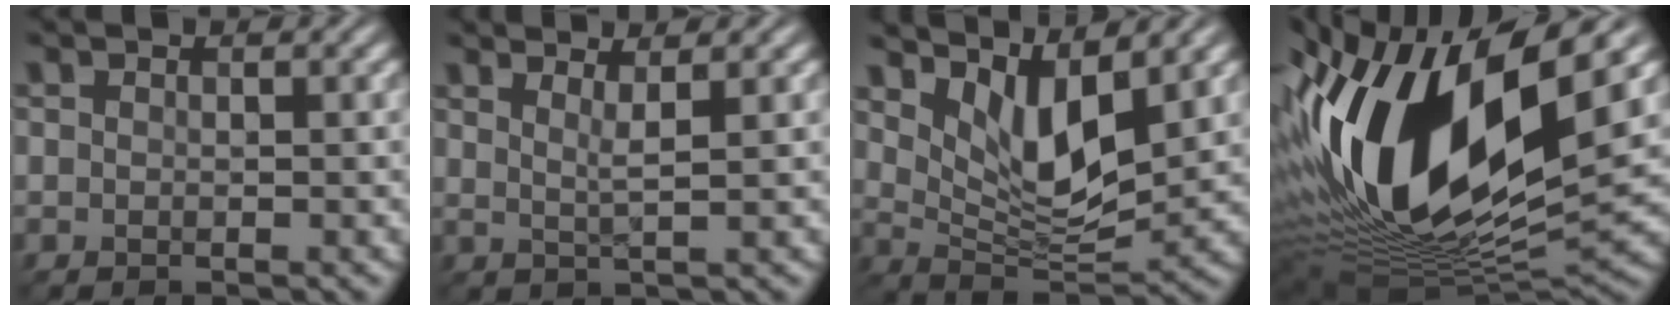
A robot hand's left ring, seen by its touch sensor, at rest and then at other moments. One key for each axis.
{"total": 2.3, "fx": 1.5, "fy": 0.4, "fz": 1.7, "tx": -0.024, "ty": -0.002, "tz": 0.020}
{"total": 6.8, "fx": 3.6, "fy": 2.6, "fz": 5.2, "tx": -0.103, "ty": -0.017, "tz": 0.069}
{"total": 16.9, "fx": 2.5, "fy": 8.0, "fz": 14.6, "tx": -0.281, "ty": 0.004, "tz": 0.040}